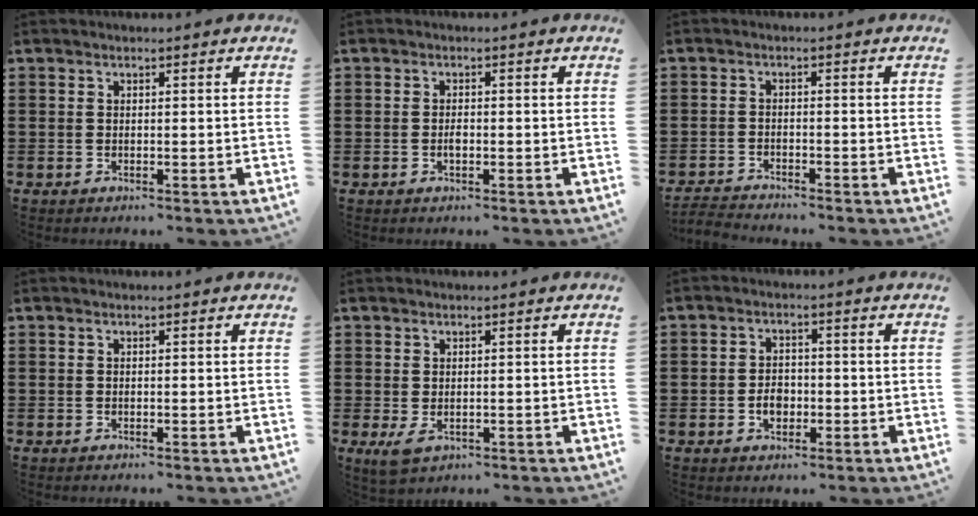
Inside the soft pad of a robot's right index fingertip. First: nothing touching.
{"total": 1.3, "force": [-0.4, 0.6, 1.1], "torque": [-0.022, -0.002, -0.006]}
{"total": 2.1, "force": [-2.1, 0.0, -0.2], "torque": [-0.001, 0.003, -0.046]}
{"total": 0.0}
{"total": 1.9, "force": [-0.6, 0.9, 1.6], "torque": [-0.043, -0.009, -0.013]}
{"total": 3.3, "force": [-1.0, 2.5, 2.0], "torque": [-0.033, 0.001, -0.022]}